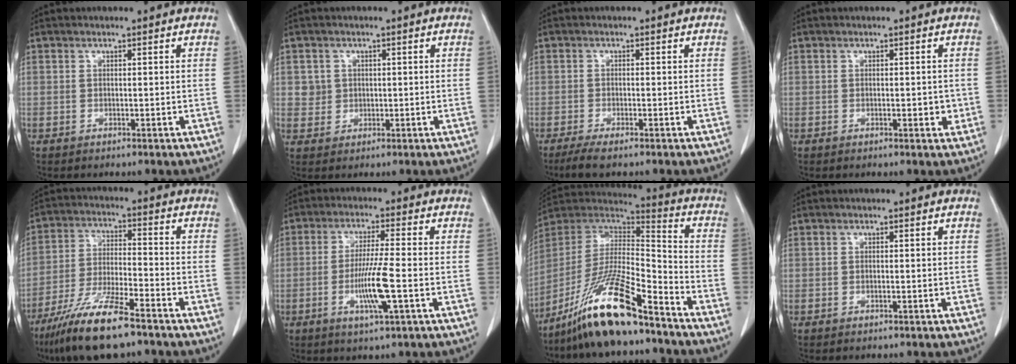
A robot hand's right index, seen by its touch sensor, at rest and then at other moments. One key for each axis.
{"total": 2.7, "fx": 0.6, "fy": 2.6, "fz": 0.2, "tx": 0.005, "ty": 0.003, "tz": 0.011}
{"total": 3.5, "fx": -2.7, "fy": 0.4, "fz": 2.2, "tx": -0.041, "ty": -0.009, "tz": -0.045}
{"total": 1.9, "fx": -0.4, "fy": 0.8, "fz": 1.7, "tx": -0.024, "ty": -0.001, "tz": -0.002}
{"total": 12.6, "fx": -9.1, "fy": 1.6, "fz": 8.6, "tx": -0.170, "ty": -0.030, "tz": -0.165}
{"total": 7.8, "fx": -2.2, "fy": -0.3, "fz": 7.5, "tx": -0.142, "ty": -0.012, "tz": -0.042}
{"total": 17.6, "fx": -12.9, "fy": 2.0, "fz": 11.8, "tx": -0.237, "ty": -0.011, "tz": -0.237}
{"total": 0.0}